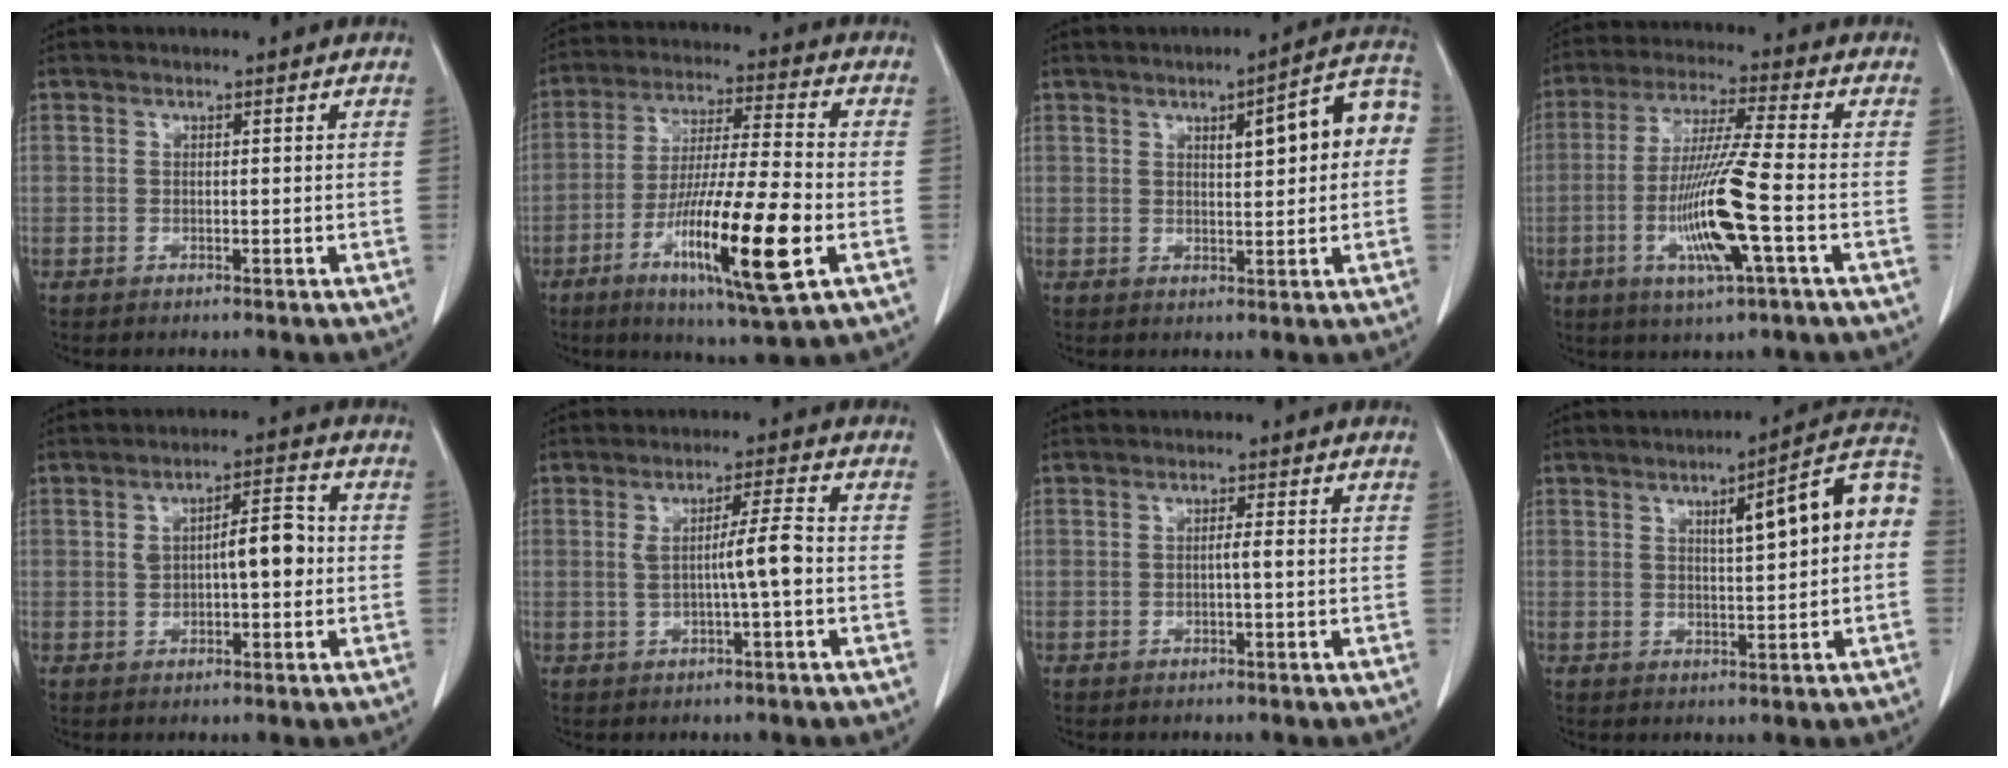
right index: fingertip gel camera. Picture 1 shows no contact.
{"total": 17.0, "force": [-6.0, 0.9, 15.9], "torque": [-0.294, -0.027, -0.103]}
{"total": 9.2, "force": [1.9, 2.0, 8.8], "torque": [-0.116, 0.028, 0.022]}
{"total": 13.0, "force": [-3.7, -0.2, 12.5], "torque": [-0.250, -0.017, -0.072]}
{"total": 6.3, "force": [0.1, 2.0, 5.9], "torque": [-0.097, 0.020, 0.003]}
{"total": 5.1, "force": [-0.5, -0.4, 5.1], "torque": [-0.085, 0.004, -0.006]}
{"total": 1.2, "force": [-0.2, -0.2, 1.2], "torque": [-0.022, 0.001, -0.004]}
{"total": 11.0, "force": [1.8, 1.4, 10.7], "torque": [-0.144, 0.030, 0.020]}